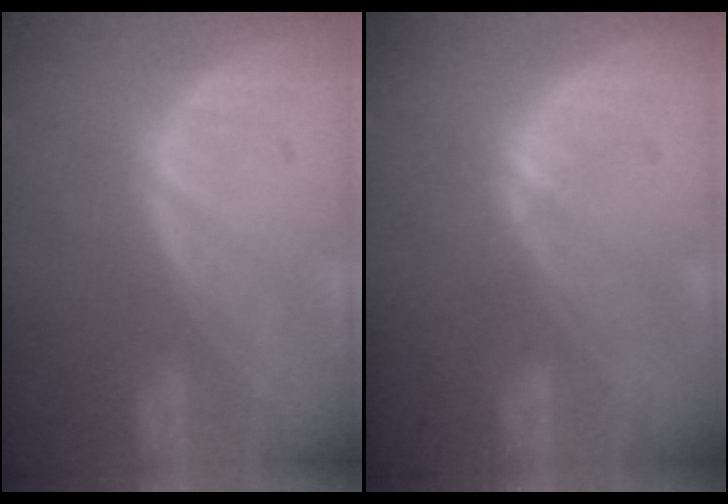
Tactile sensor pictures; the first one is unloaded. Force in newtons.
{"total": 0.9, "press": 0.9, "slide": 0.3}